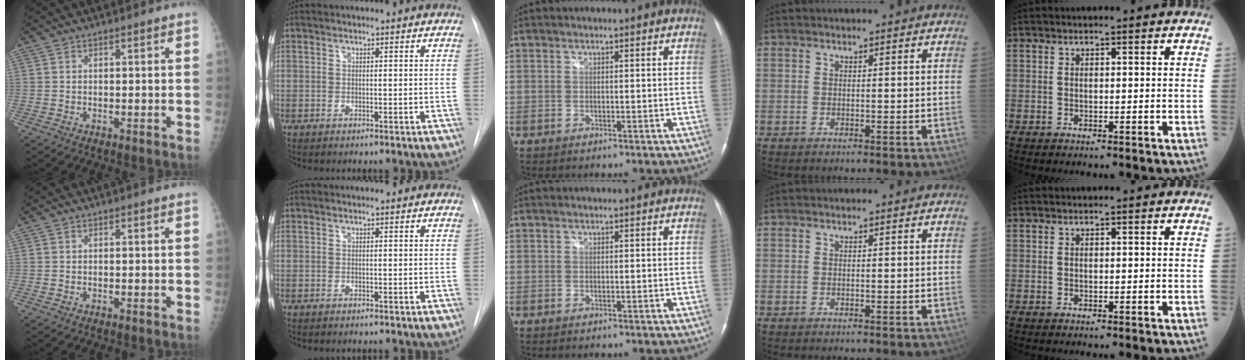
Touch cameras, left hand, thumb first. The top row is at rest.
{}